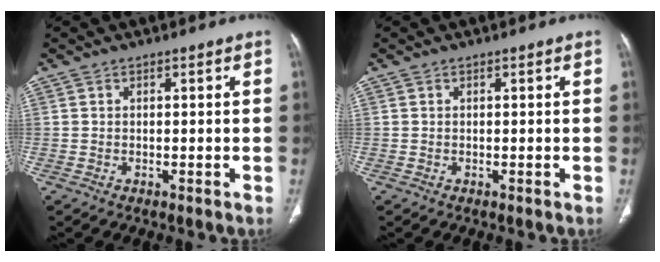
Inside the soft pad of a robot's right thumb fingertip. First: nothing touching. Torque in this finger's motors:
{"motor_torque": [0.00, 0.00, 0.00, 0.00, 0.02]}